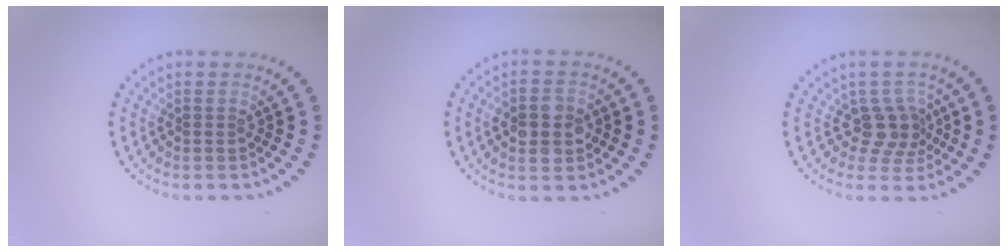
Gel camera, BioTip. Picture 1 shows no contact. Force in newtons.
{"total": 3.6, "press": 3.6, "slide": 0.1}
{"total": 2.9, "press": 2.2, "slide": 1.9}